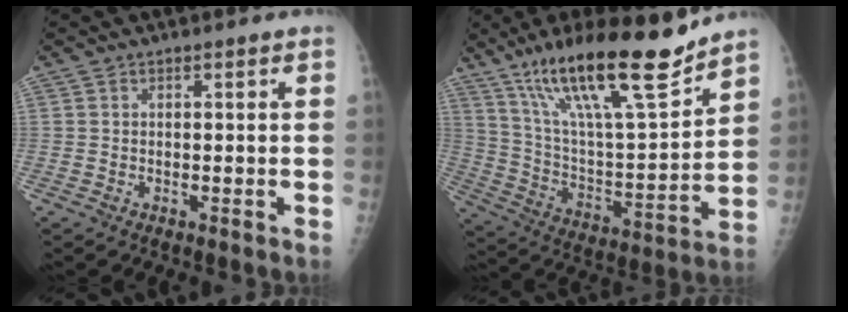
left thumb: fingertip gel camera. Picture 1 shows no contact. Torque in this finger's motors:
{"motor_torque": [1.11, 1.09, 1.43, -1.34, 0.16]}